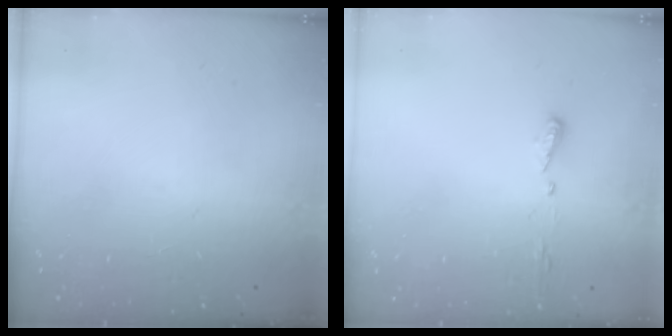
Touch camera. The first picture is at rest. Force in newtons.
{"total": 4.7, "press": 4.7, "slide": 0.4}